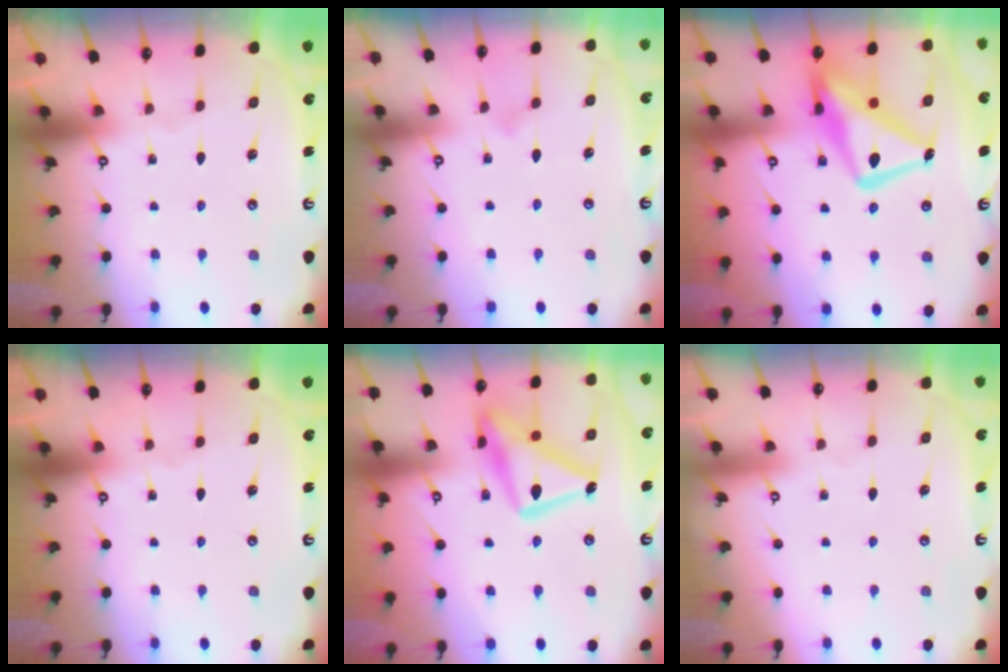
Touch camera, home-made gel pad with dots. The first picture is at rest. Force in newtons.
{"total": 7.7, "press": 7.7, "slide": 0.4}
{"total": 16.1, "press": 16.1, "slide": 1.6}
{"total": 0.0}
{"total": 19.0, "press": 19.0, "slide": 1.3}
{"total": 3.9, "press": 3.9, "slide": 0.1}